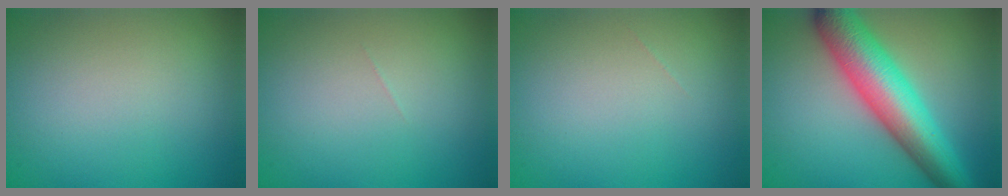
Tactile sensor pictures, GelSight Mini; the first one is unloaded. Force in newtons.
{"total": 0.0}
{"total": 0.0}
{"total": 9.5, "press": 9.5, "slide": 0.2}